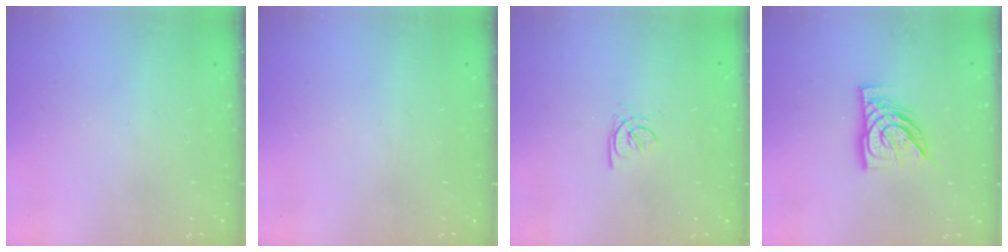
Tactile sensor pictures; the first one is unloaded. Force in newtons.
{"total": 0.0}
{"total": 1.6, "press": 1.6, "slide": 0.3}
{"total": 11.3, "press": 11.2, "slide": 1.4}